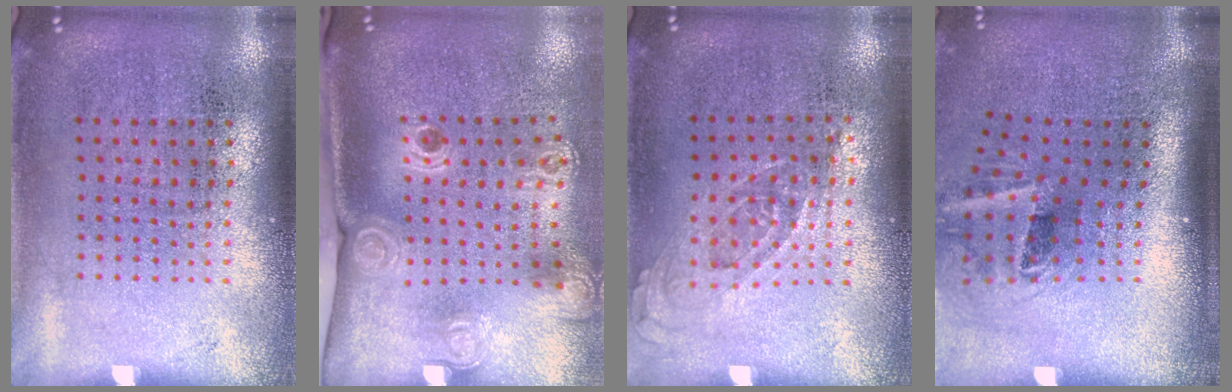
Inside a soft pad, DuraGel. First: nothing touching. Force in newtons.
{"total": 2.3, "press": 1.6, "slide": 1.6}
{"total": 0.7, "press": 0.7, "slide": 0.3}
{"total": 2.2, "press": 1.3, "slide": 1.7}